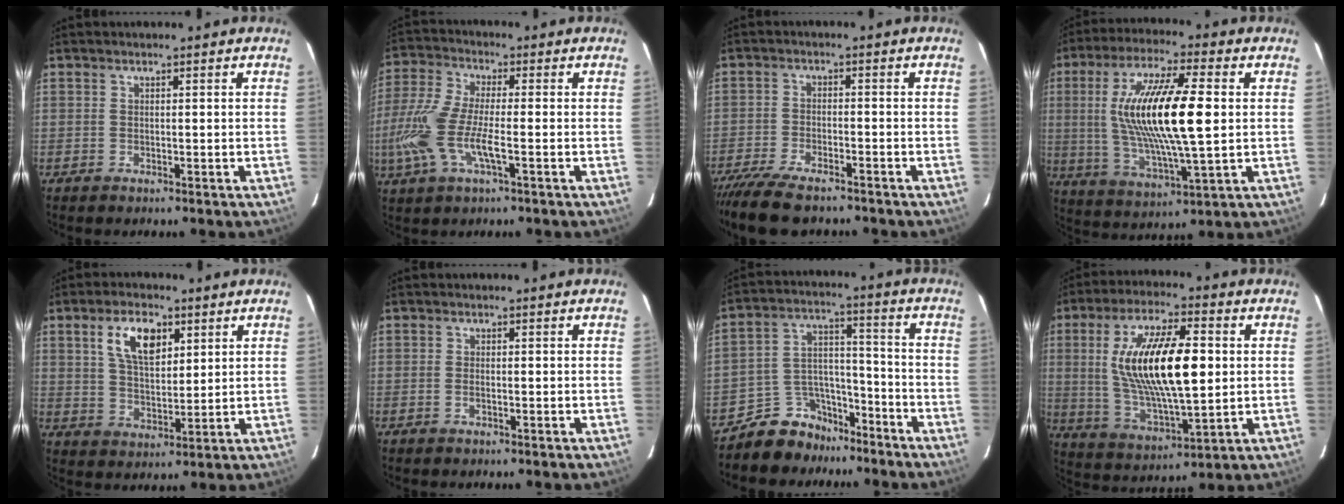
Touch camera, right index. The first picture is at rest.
{"total": 13.3, "force": [-3.3, 3.6, 12.4], "torque": [-0.276, -0.006, -0.068]}
{"total": 10.9, "force": [-9.2, 2.8, 5.1], "torque": [-0.121, -0.031, -0.161]}
{"total": 18.9, "force": [2.1, 3.9, 18.4], "torque": [-0.346, 0.001, 0.044]}
{"total": 9.2, "force": [4.2, 4.5, 6.9], "torque": [-0.127, 0.013, 0.079]}
{"total": 1.0, "force": [-0.4, 0.4, 0.8], "torque": [-0.017, 0.001, -0.008]}
{"total": 10.3, "force": [-8.1, 6.0, 1.6], "torque": [-0.034, 0.059, -0.131]}
{"total": 19.7, "force": [2.7, 6.9, 18.3], "torque": [-0.343, 0.003, 0.060]}